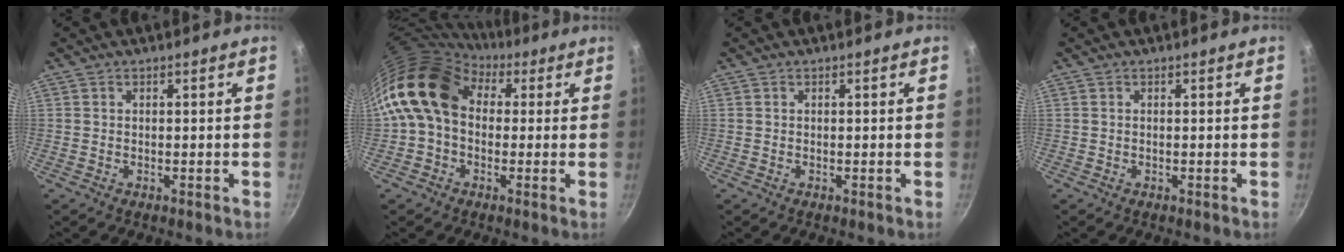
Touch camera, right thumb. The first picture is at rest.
{"total": 13.2, "force": [2.6, 9.9, 8.4], "torque": [-0.123, 0.018, 0.023]}
{"total": 0.0}
{"total": 0.0}